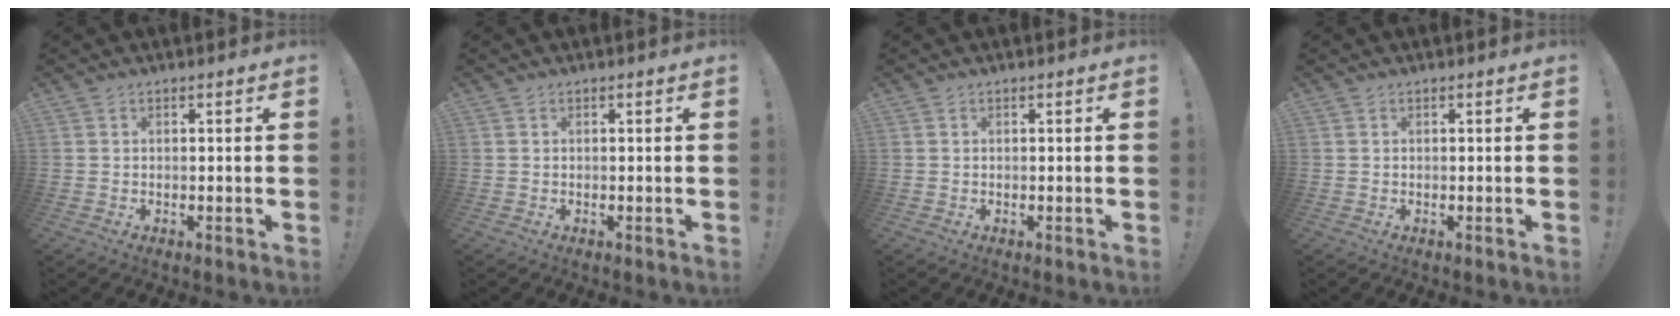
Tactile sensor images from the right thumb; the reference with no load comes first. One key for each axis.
{"total": 0.0}
{"total": 0.0}
{"total": 0.0}